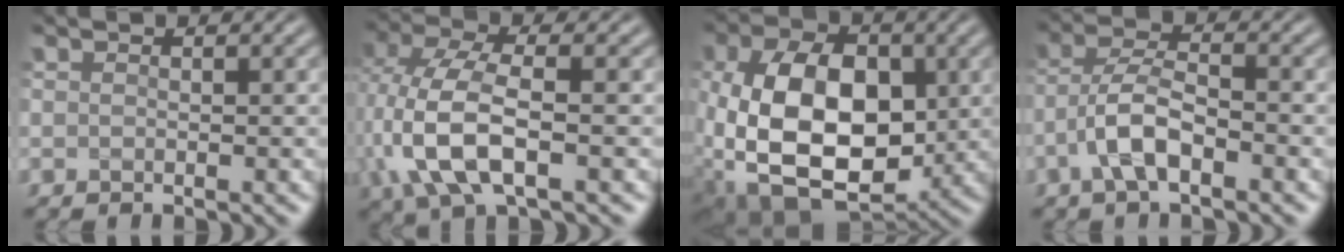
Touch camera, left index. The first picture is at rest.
{"total": 7.3, "force": [-1.0, 3.4, 6.4], "torque": [-0.147, 0.013, -0.029]}
{"total": 14.2, "force": [-0.8, 9.4, 10.5], "torque": [-0.205, -0.013, -0.009]}
{"total": 4.2, "force": [-1.9, 1.5, 3.4], "torque": [-0.068, 0.013, -0.046]}